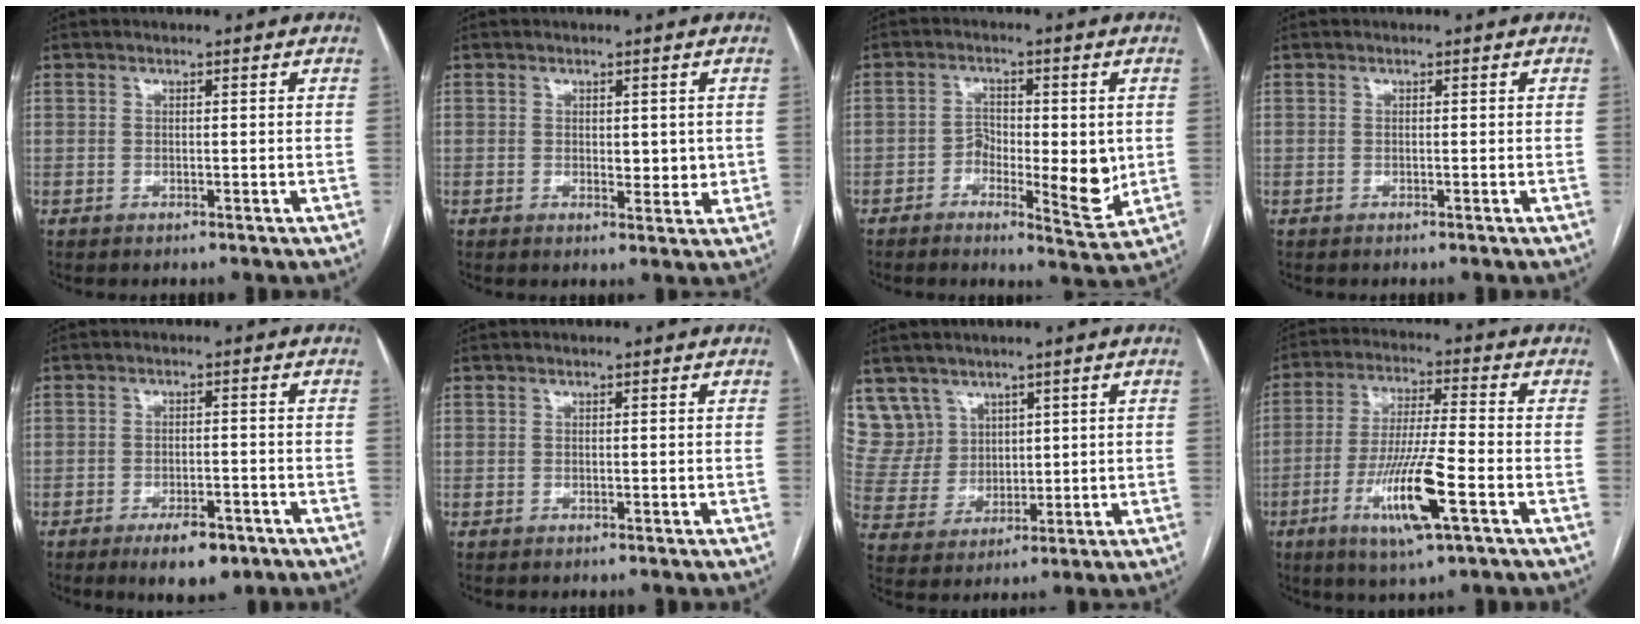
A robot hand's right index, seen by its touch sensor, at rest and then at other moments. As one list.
[{"total": 3.1, "force": [0.6, 1.9, 2.4], "torque": [-0.023, -0.005, 0.012]}, {"total": 8.3, "force": [-1.2, 3.4, 7.5], "torque": [-0.103, -0.004, -0.015]}, {"total": 0.0}, {"total": 6.9, "force": [-4.4, 2.5, 4.7], "torque": [-0.076, -0.004, -0.062]}, {"total": 0.0}, {"total": 8.6, "force": [5.8, 6.3, 0.0], "torque": [-0.004, 0.026, 0.131]}, {"total": 12.5, "force": [-4.7, 0.7, 11.5], "torque": [-0.220, -0.018, -0.083]}]